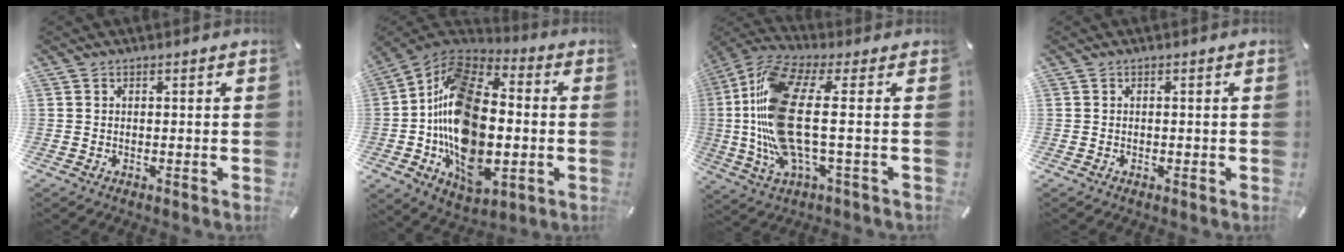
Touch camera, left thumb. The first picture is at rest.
{"total": 22.5, "force": [-4.9, 14.5, 16.5], "torque": [-0.312, 0.020, -0.085]}
{"total": 19.2, "force": [0.4, 6.3, 18.1], "torque": [-0.402, -0.025, 0.000]}
{"total": 0.6, "force": [-0.3, 0.4, 0.3], "torque": [-0.005, 0.002, -0.007]}